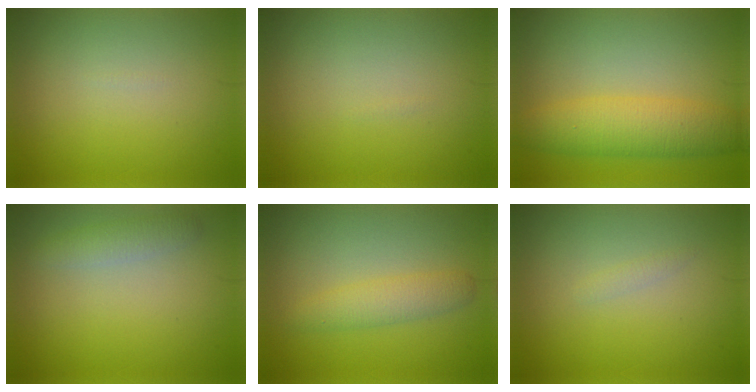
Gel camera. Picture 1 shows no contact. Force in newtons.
{"total": 0.0}
{"total": 5.3, "press": 5.3, "slide": 0.3}
{"total": 1.7, "press": 1.7, "slide": 0.0}
{"total": 2.4, "press": 2.4, "slide": 0.1}
{"total": 0.6, "press": 0.6, "slide": 0.0}